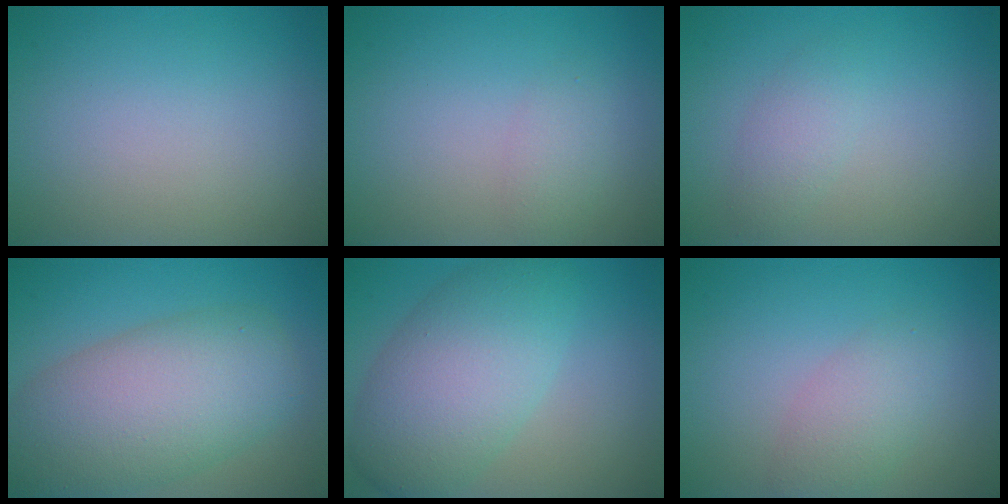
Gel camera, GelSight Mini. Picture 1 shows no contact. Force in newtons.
{"total": 1.4, "press": 1.4, "slide": 0.0}
{"total": 1.7, "press": 1.7, "slide": 0.0}
{"total": 9.7, "press": 9.7, "slide": 0.8}
{"total": 7.7, "press": 7.7, "slide": 0.3}
{"total": 2.8, "press": 2.8, "slide": 0.0}